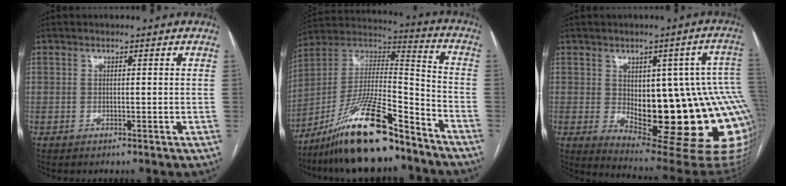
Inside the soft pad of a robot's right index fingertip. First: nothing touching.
{"total": 19.1, "force": [-14.4, 2.8, 12.3], "torque": [-0.245, 0.000, -0.258]}
{"total": 24.4, "force": [-2.6, 8.4, 22.7], "torque": [-0.212, 0.011, -0.010]}